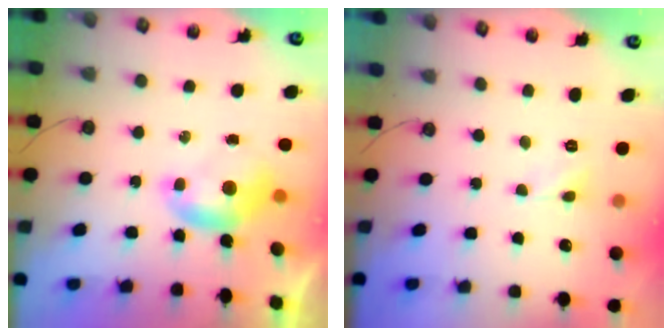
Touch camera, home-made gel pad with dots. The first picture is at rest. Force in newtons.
{"total": 0.8, "press": 0.8, "slide": 0.2}